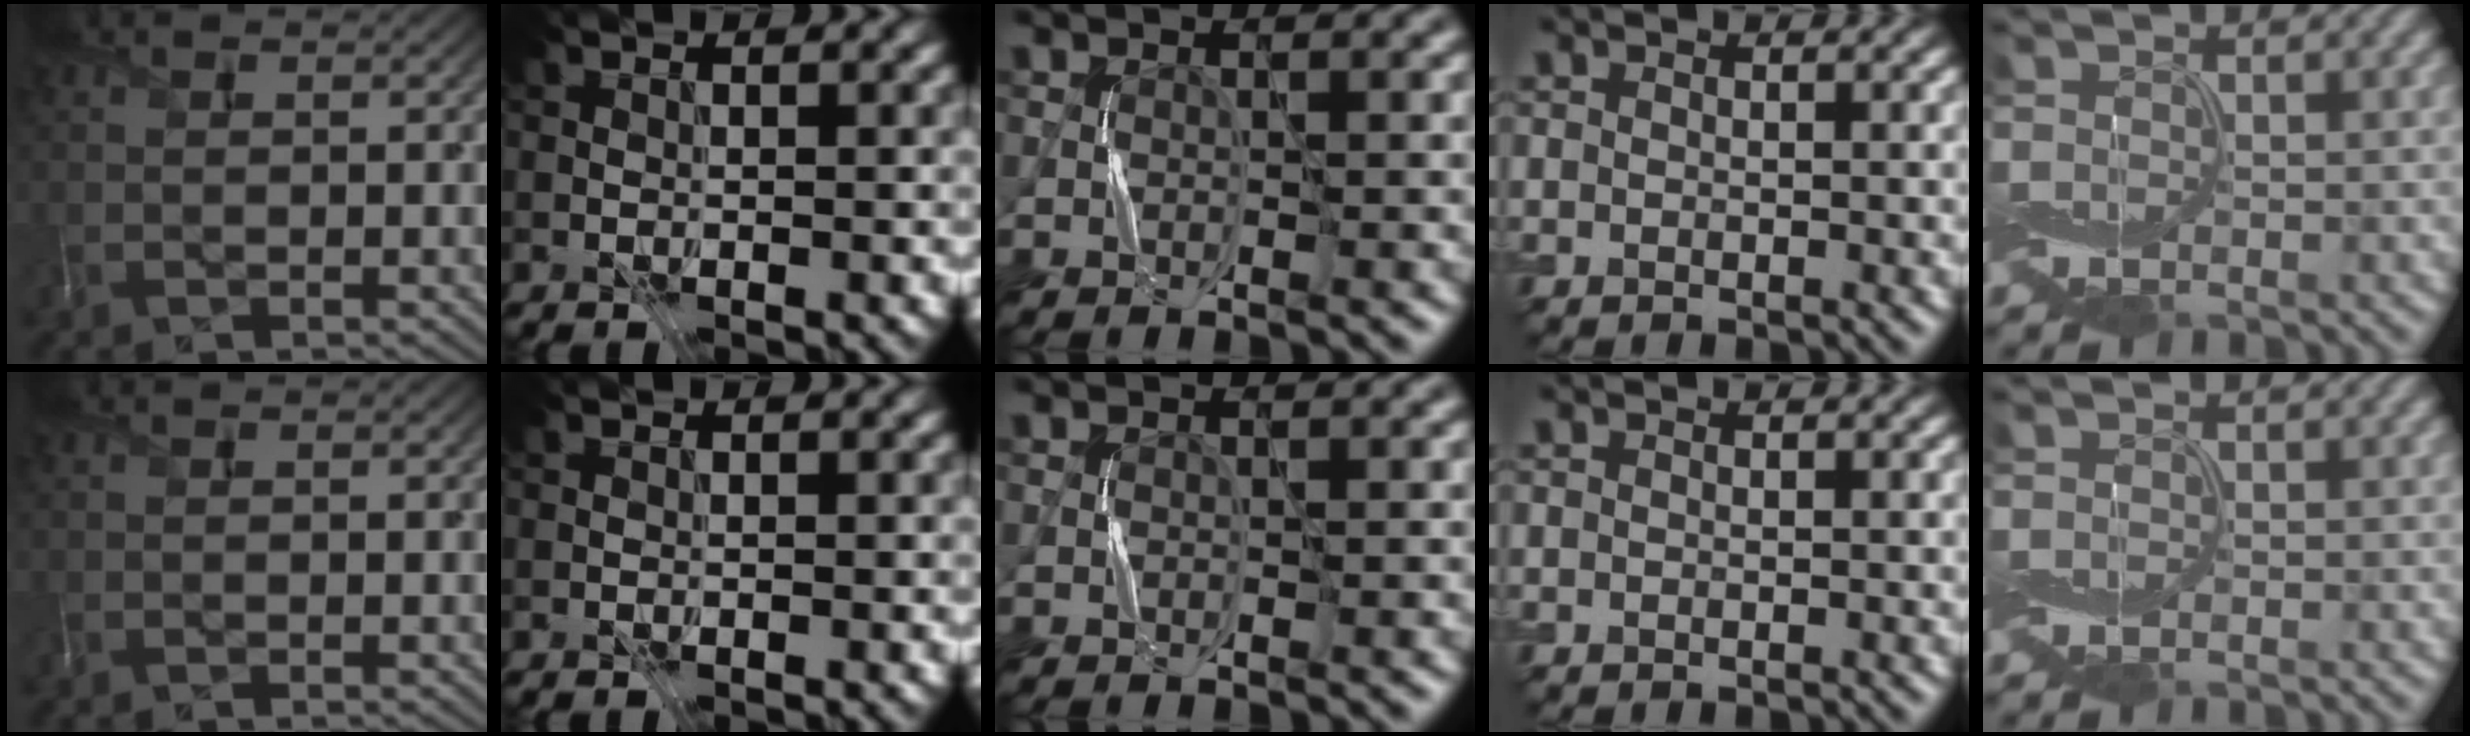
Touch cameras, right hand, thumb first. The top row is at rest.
{}